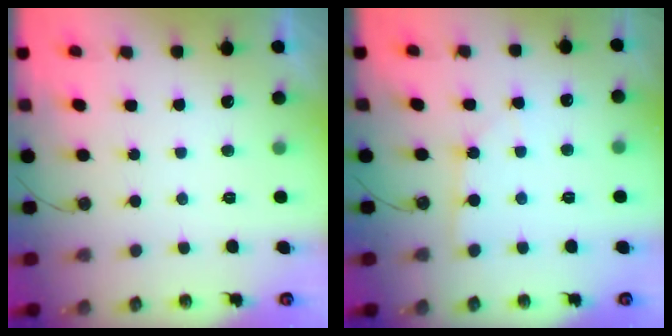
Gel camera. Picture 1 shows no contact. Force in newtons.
{"total": 2.4, "press": 2.4, "slide": 0.2}